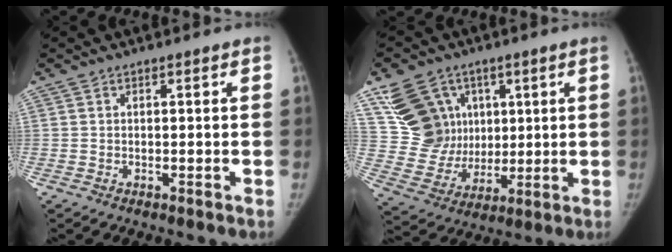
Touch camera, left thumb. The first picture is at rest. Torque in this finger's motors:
{"motor_torque": [-0.26, 0.10, 0.43, 0.12, 0.01]}